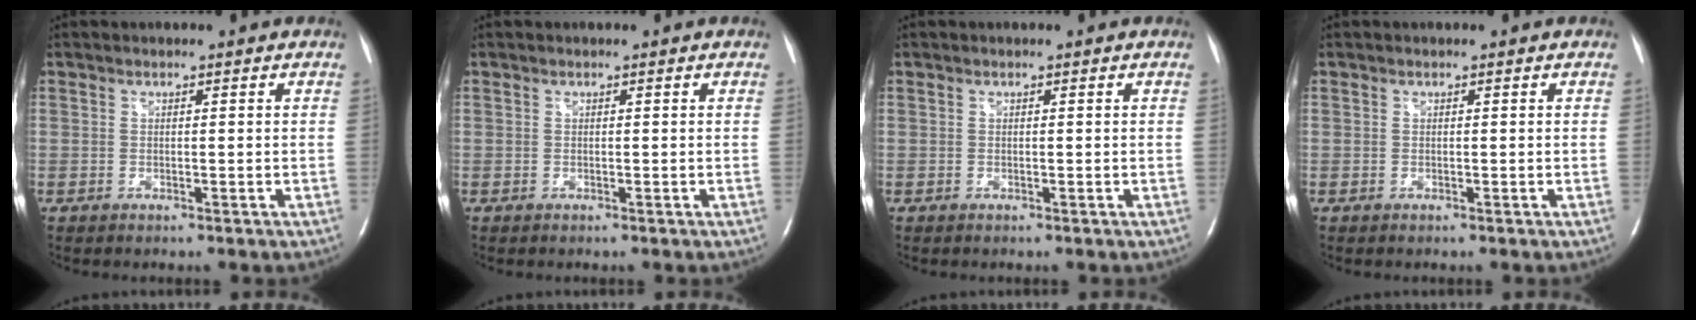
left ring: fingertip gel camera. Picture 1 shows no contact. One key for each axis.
{"total": 0.0}
{"total": 0.0}
{"total": 0.0}